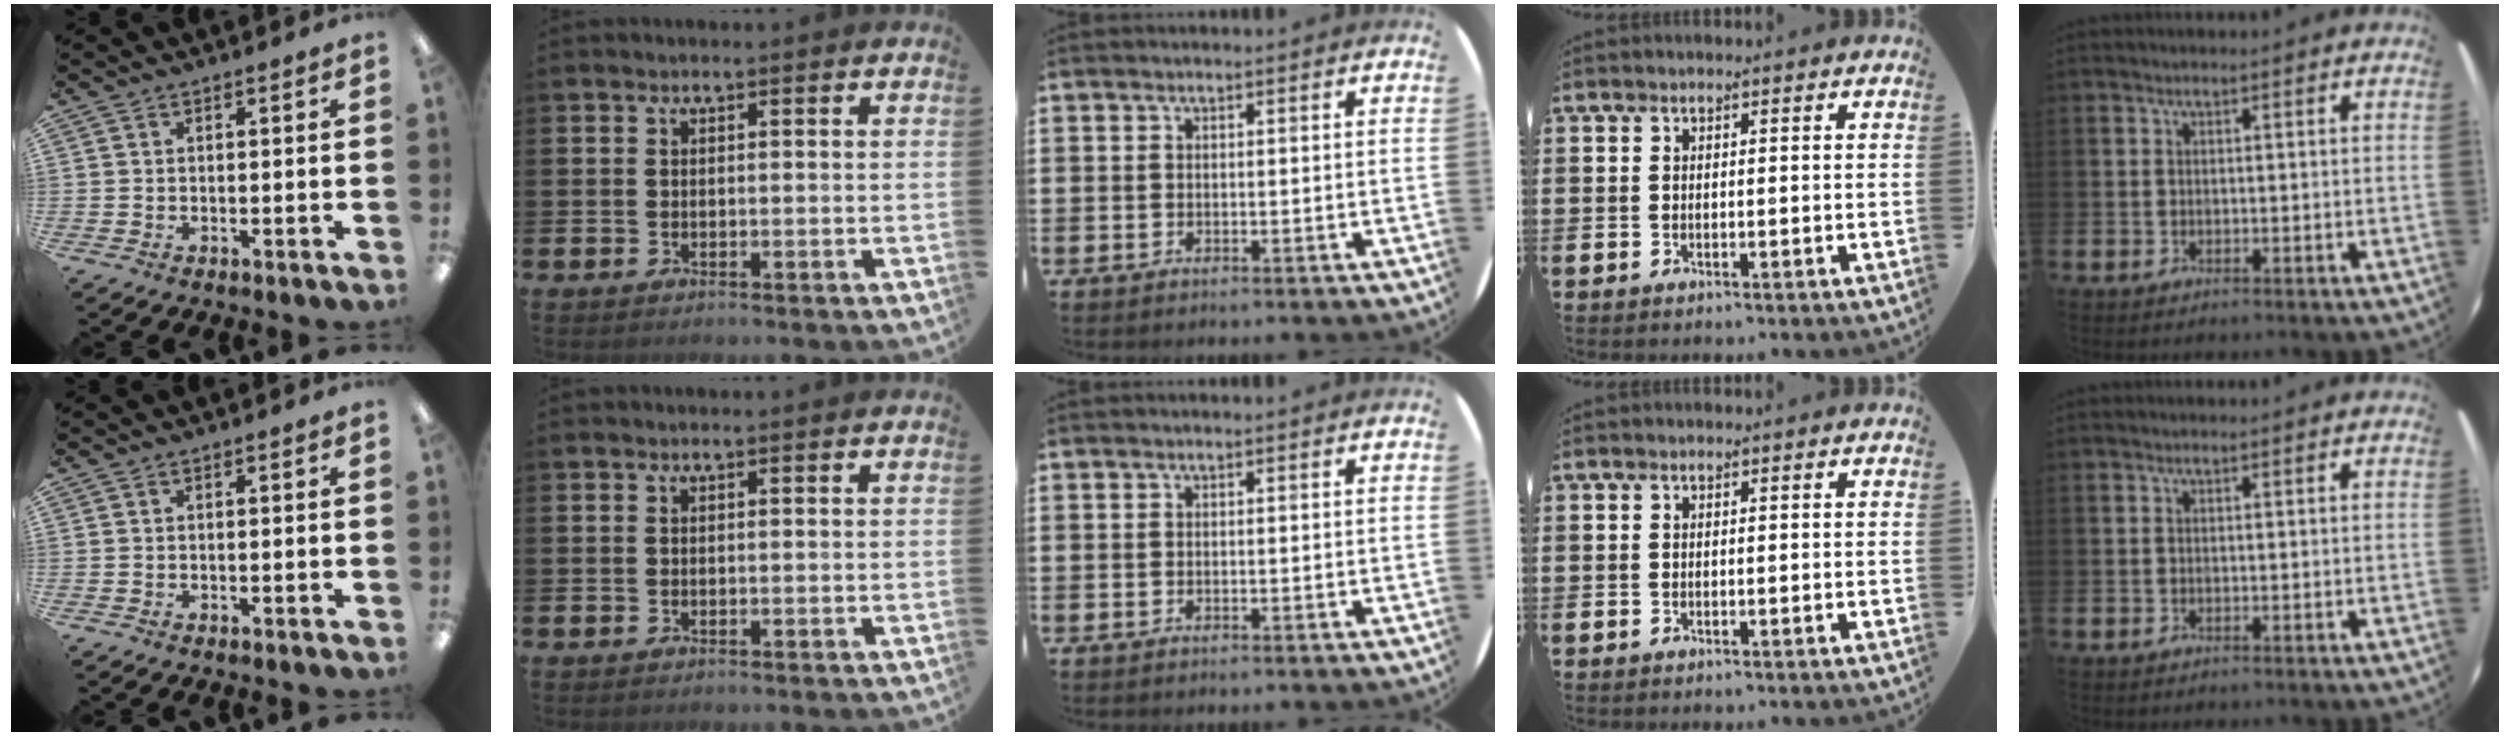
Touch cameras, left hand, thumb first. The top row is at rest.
{}